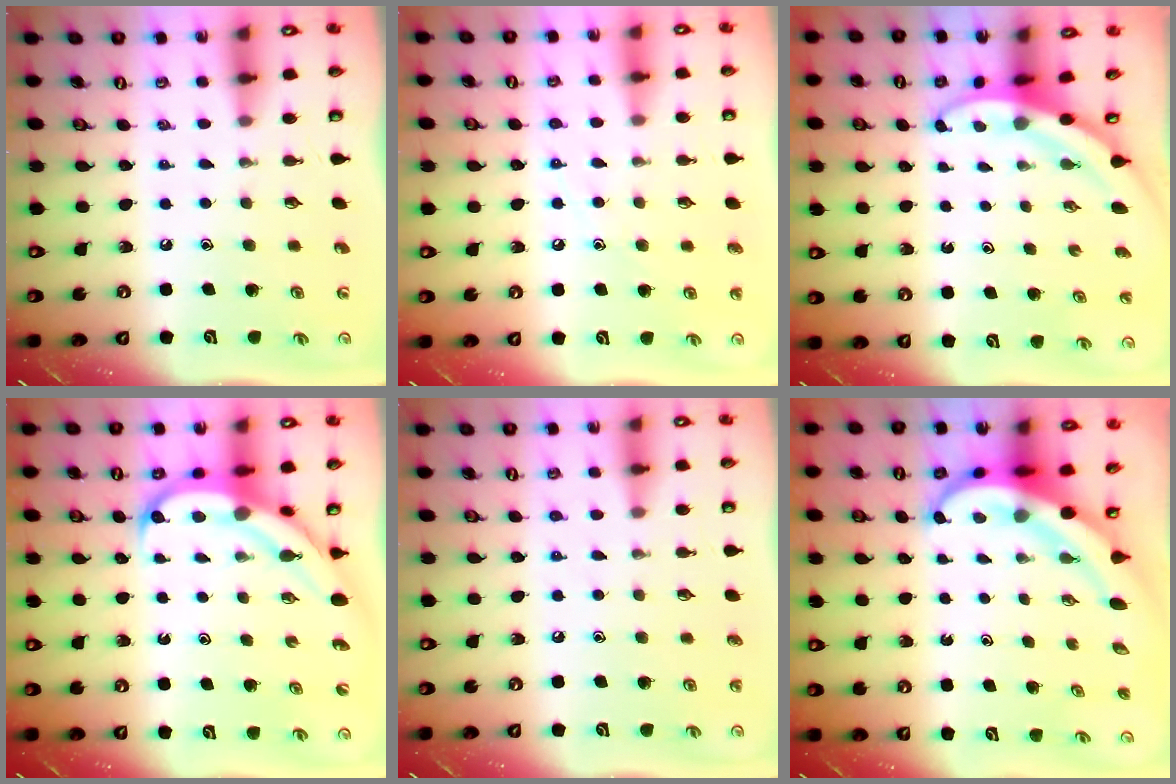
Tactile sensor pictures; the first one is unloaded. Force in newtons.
{"total": 7.2, "press": 7.1, "slide": 0.6}
{"total": 3.3, "press": 3.3, "slide": 0.1}
{"total": 8.4, "press": 8.3, "slide": 1.0}
{"total": 6.3, "press": 6.2, "slide": 0.7}
{"total": 8.6, "press": 8.4, "slide": 1.8}